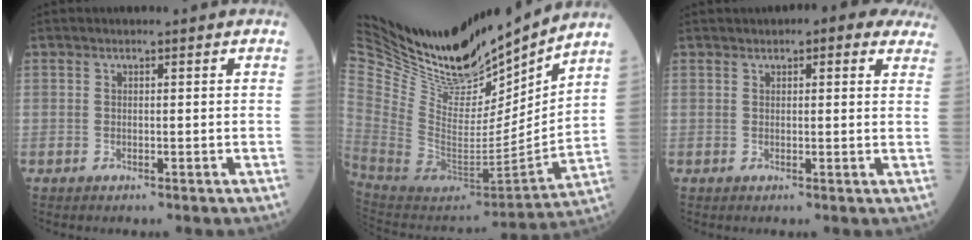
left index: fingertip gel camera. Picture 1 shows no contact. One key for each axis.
{"total": 28.9, "fx": 25.7, "fy": 7.2, "fz": 11.2, "tx": -0.240, "ty": -0.054, "tz": 0.435}
{"total": 7.2, "fx": 5.6, "fy": 2.2, "fz": 3.9, "tx": -0.036, "ty": 0.018, "tz": 0.058}